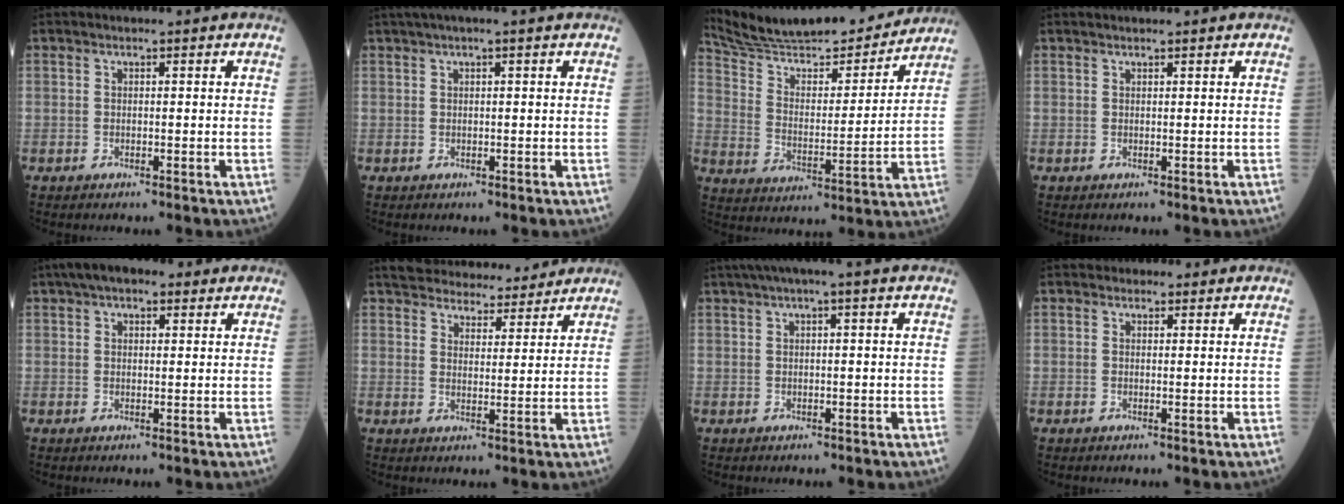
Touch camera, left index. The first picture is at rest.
{"total": 2.9, "force": [2.1, -0.5, 2.0], "torque": [-0.036, 0.024, 0.040]}
{"total": 21.1, "force": [19.6, 3.4, 7.0], "torque": [-0.114, -0.003, 0.300]}
{"total": 1.1, "force": [1.1, 0.1, 0.3], "torque": [-0.007, 0.015, 0.021]}
{"total": 7.0, "force": [4.8, 2.9, 4.2], "torque": [-0.064, 0.039, 0.073]}
{"total": 13.4, "force": [12.5, 3.4, 3.5], "torque": [-0.040, 0.019, 0.173]}
{"total": 5.3, "force": [3.8, -0.4, 3.6], "torque": [-0.060, 0.037, 0.059]}
{"total": 2.1, "force": [1.7, 1.2, -0.1], "torque": [0.004, 0.005, 0.016]}